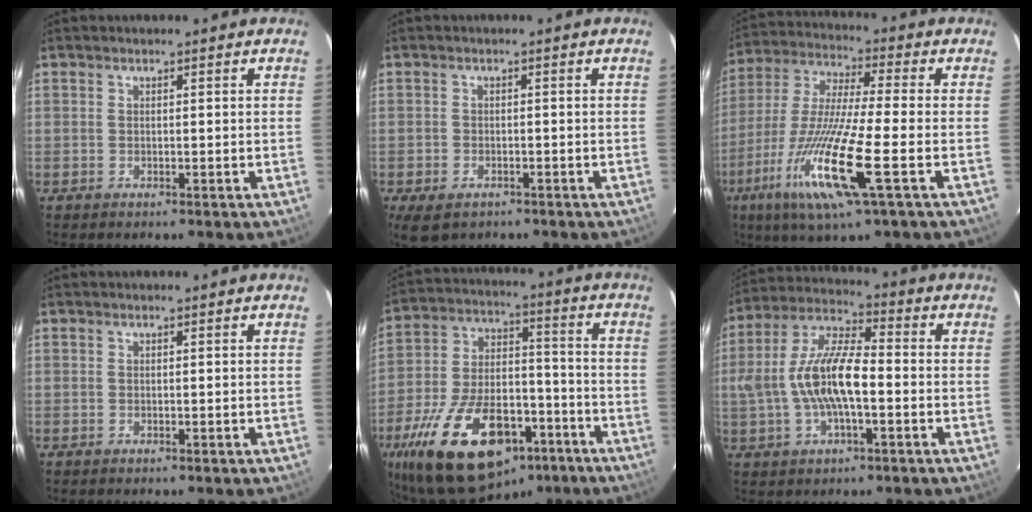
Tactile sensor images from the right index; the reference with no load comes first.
{"total": 5.5, "force": [-3.4, 3.4, 2.7], "torque": [-0.065, -0.018, -0.053]}
{"total": 18.2, "force": [-7.3, 1.1, 16.7], "torque": [-0.348, -0.031, -0.145]}
{"total": 0.0}
{"total": 27.4, "force": [-16.3, 13.9, 17.1], "torque": [-0.340, -0.007, -0.247]}
{"total": 13.1, "force": [-1.9, 4.6, 12.1], "torque": [-0.247, 0.011, -0.034]}